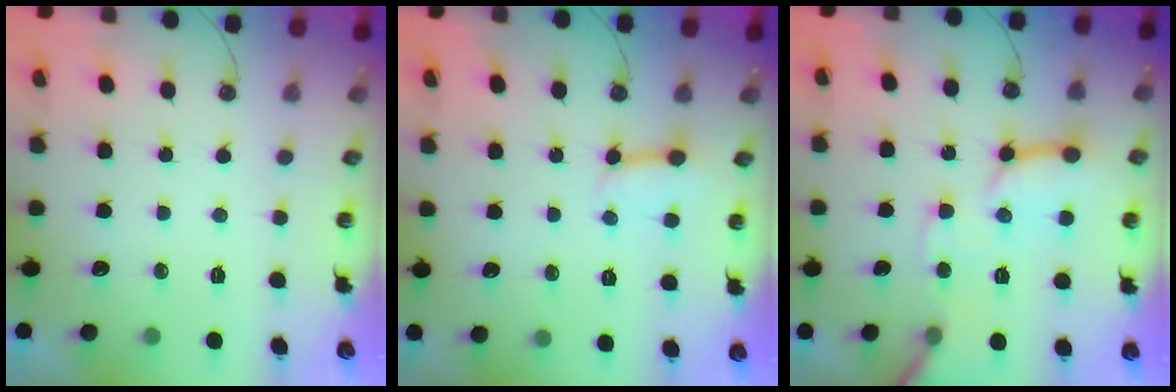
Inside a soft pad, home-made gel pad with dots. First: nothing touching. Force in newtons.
{"total": 4.6, "press": 4.5, "slide": 0.6}
{"total": 13.7, "press": 13.7, "slide": 1.3}